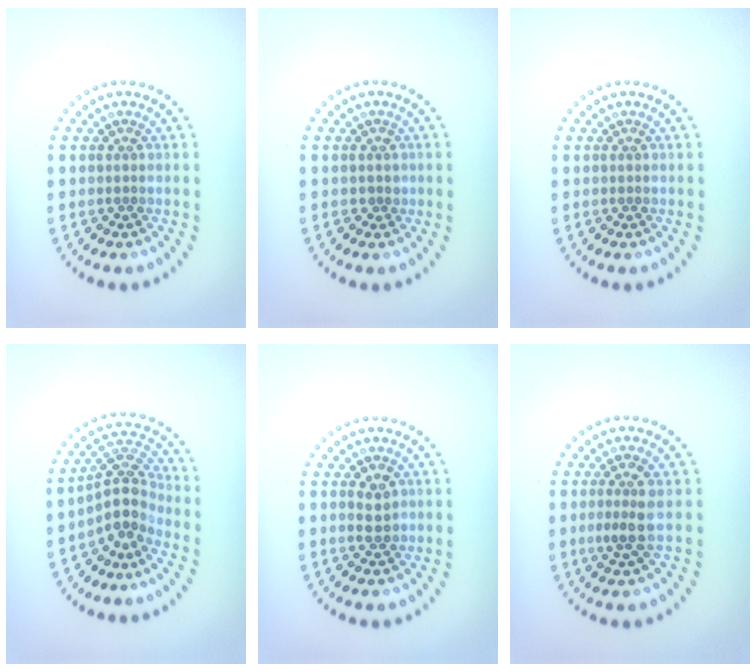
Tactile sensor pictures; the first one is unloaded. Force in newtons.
{"total": 0.6, "press": 0.4, "slide": 0.5}
{"total": 0.0}
{"total": 3.7, "press": 2.8, "slide": 2.4}
{"total": 1.9, "press": 1.9, "slide": 0.2}
{"total": 2.6, "press": 2.4, "slide": 0.9}